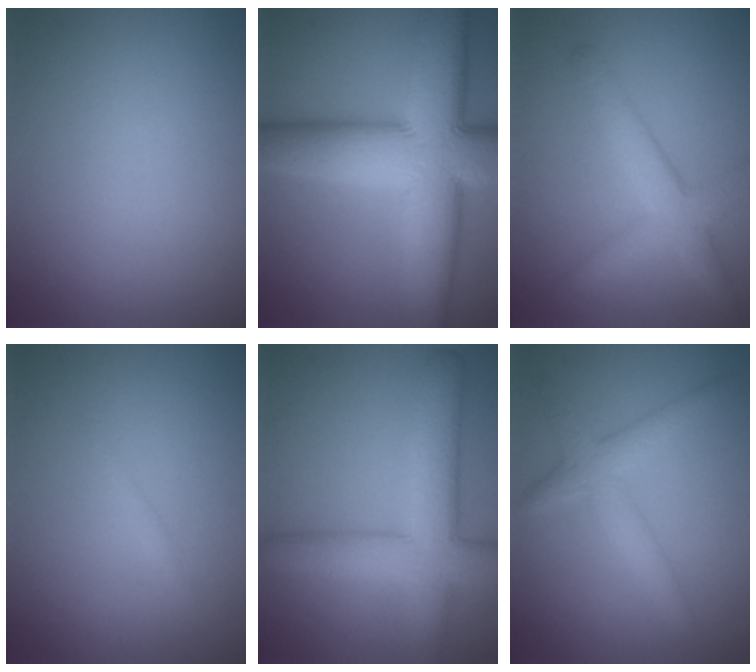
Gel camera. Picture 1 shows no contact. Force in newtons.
{"total": 14.3, "press": 14.2, "slide": 0.8}
{"total": 3.9, "press": 3.9, "slide": 0.2}
{"total": 0.7, "press": 0.7, "slide": 0.1}
{"total": 7.1, "press": 7.1, "slide": 0.3}
{"total": 2.8, "press": 2.8, "slide": 0.1}